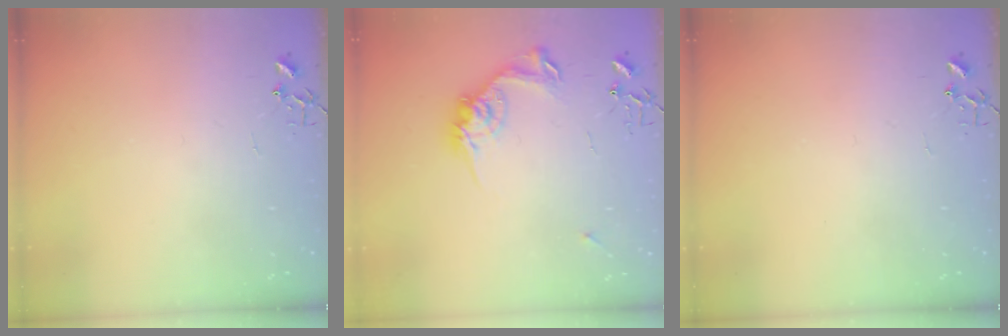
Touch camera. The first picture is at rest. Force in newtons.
{"total": 13.3, "press": 13.3, "slide": 0.1}
{"total": 0.0}